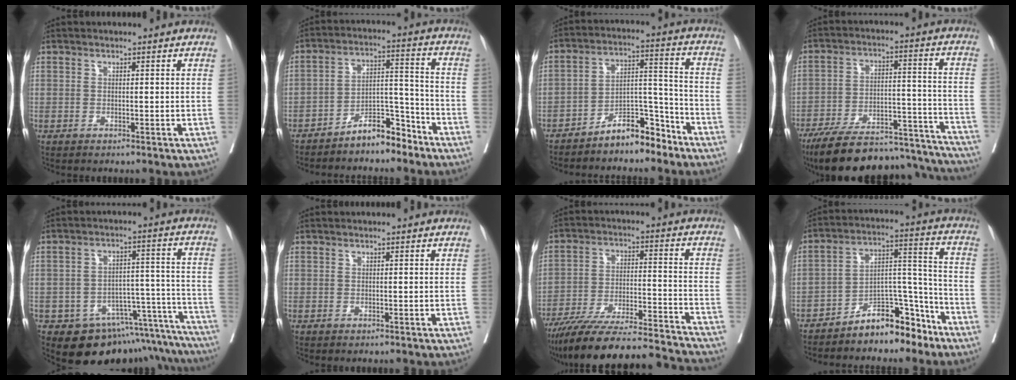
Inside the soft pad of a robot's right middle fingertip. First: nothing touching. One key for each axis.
{"total": 7.3, "fx": -6.1, "fy": 2.3, "fz": 3.1, "tx": -0.049, "ty": 0.027, "tz": -0.107}
{"total": 8.3, "fx": -6.9, "fy": 2.8, "fz": 3.7, "tx": -0.059, "ty": 0.034, "tz": -0.121}
{"total": 26.6, "fx": -24.1, "fy": 5.5, "fz": 9.8, "tx": -0.122, "ty": 0.016, "tz": -0.343}
{"total": 15.7, "fx": -13.6, "fy": 6.6, "fz": 4.2, "tx": 0.001, "ty": 0.070, "tz": -0.167}
{"total": 0.0}
{"total": 23.8, "fx": -21.9, "fy": 1.1, "fz": 9.2, "tx": -0.130, "ty": -0.020, "tz": -0.328}
{"total": 10.3, "fx": -8.4, "fy": 3.9, "fz": 4.6, "tx": -0.072, "ty": 0.045, "tz": -0.143}